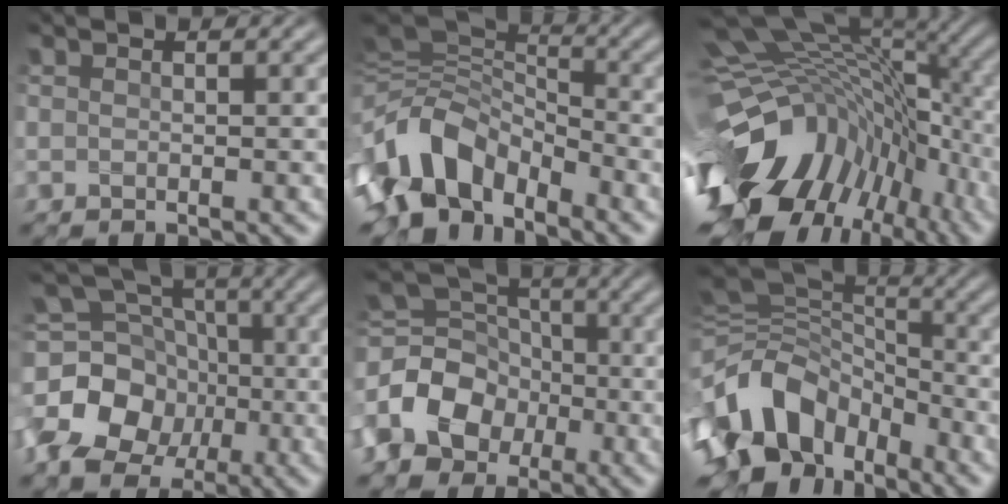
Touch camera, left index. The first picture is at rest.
{"total": 9.6, "force": [-5.1, 6.2, 5.3], "torque": [-0.110, -0.003, -0.096]}
{"total": 16.3, "force": [-4.3, 10.5, 11.8], "torque": [-0.231, -0.013, -0.057]}
{"total": 11.8, "force": [-2.7, 9.8, 6.1], "torque": [-0.147, 0.009, -0.063]}
{"total": 8.9, "force": [-3.0, 7.1, 4.6], "torque": [-0.095, -0.002, -0.068]}
{"total": 12.4, "force": [-5.0, 8.5, 7.5], "torque": [-0.169, 0.007, -0.099]}